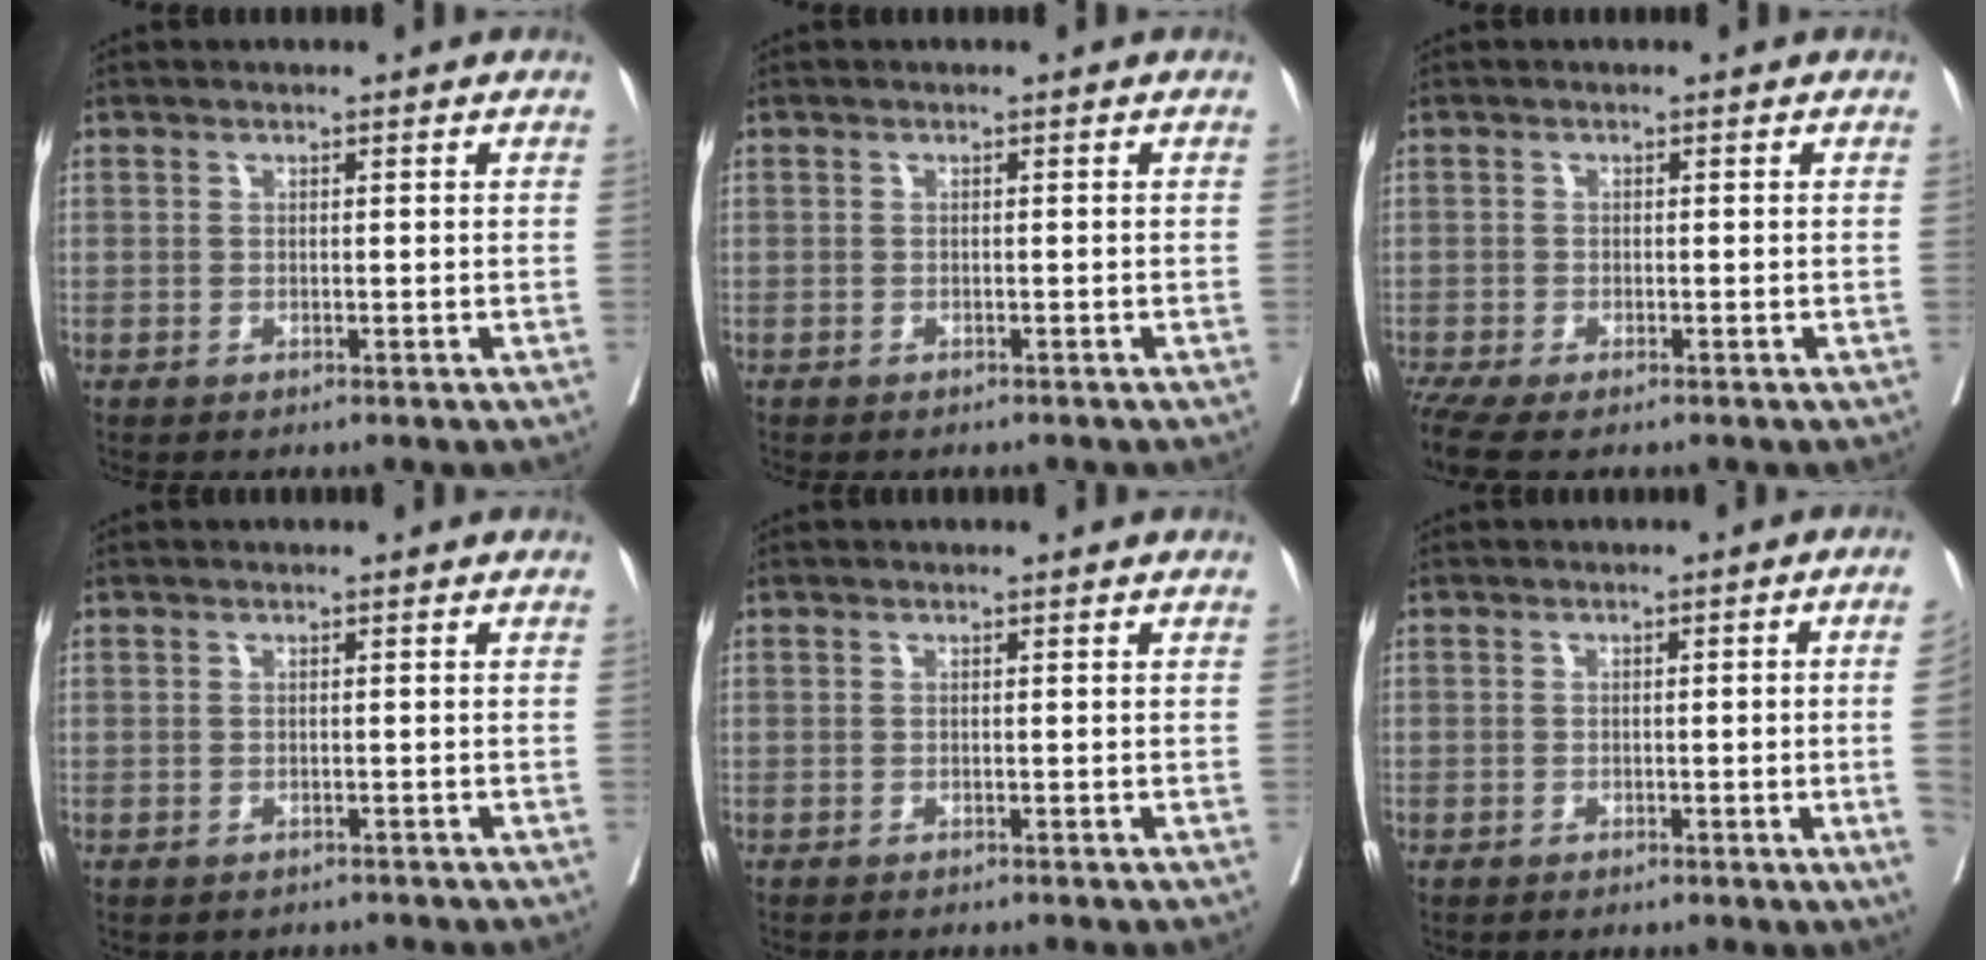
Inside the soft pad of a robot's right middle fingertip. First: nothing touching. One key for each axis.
{"total": 1.2, "fx": -1.0, "fy": 0.5, "fz": 0.2, "tx": -0.012, "ty": 0.001, "tz": -0.015}
{"total": 4.6, "fx": -3.6, "fy": 0.8, "fz": 2.8, "tx": -0.050, "ty": -0.011, "tz": -0.065}
{"total": 2.0, "fx": -1.7, "fy": 1.0, "fz": 0.1, "tx": -0.006, "ty": -0.001, "tz": -0.024}
{"total": 1.1, "fx": -1.0, "fy": 0.1, "fz": 0.3, "tx": -0.010, "ty": -0.004, "tz": -0.014}
{"total": 5.3, "fx": -0.9, "fy": -1.3, "fz": 5.1, "tx": -0.056, "ty": -0.002, "tz": -0.012}